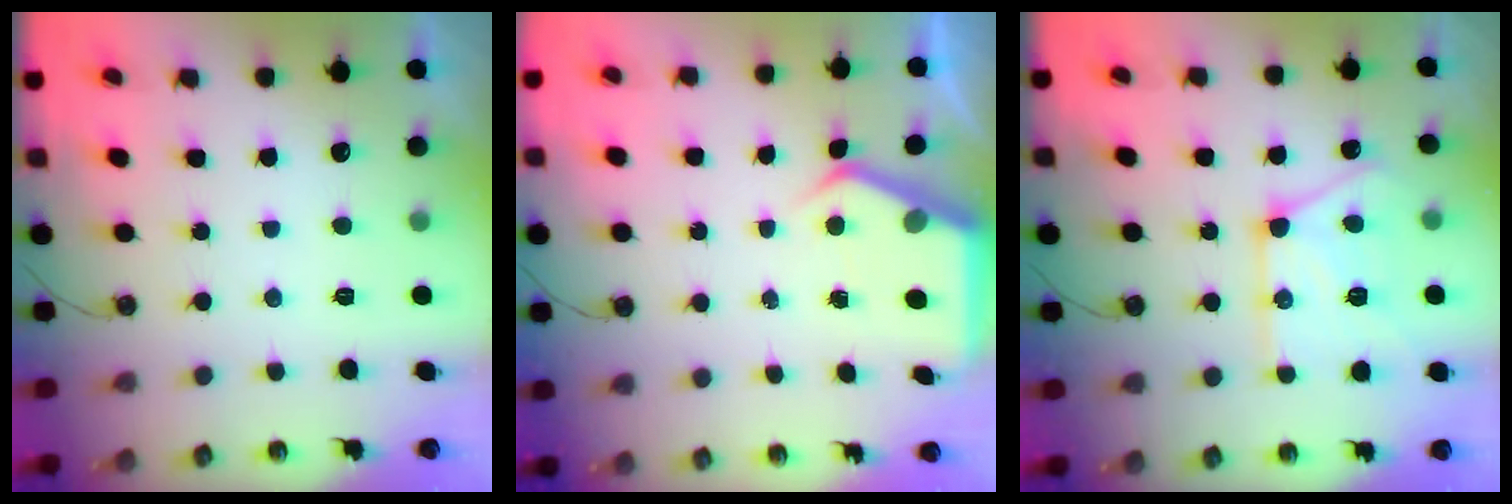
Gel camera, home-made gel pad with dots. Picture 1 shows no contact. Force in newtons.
{"total": 5.1, "press": 5.1, "slide": 0.3}
{"total": 16.7, "press": 16.6, "slide": 1.4}